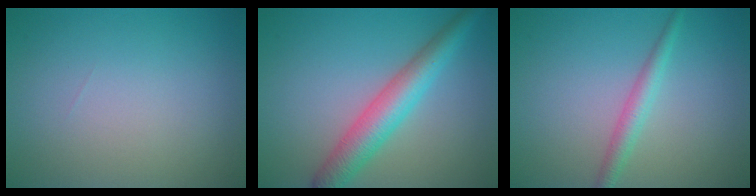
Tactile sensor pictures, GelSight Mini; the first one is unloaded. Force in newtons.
{"total": 5.0, "press": 5.0, "slide": 0.1}
{"total": 2.1, "press": 2.1, "slide": 0.0}